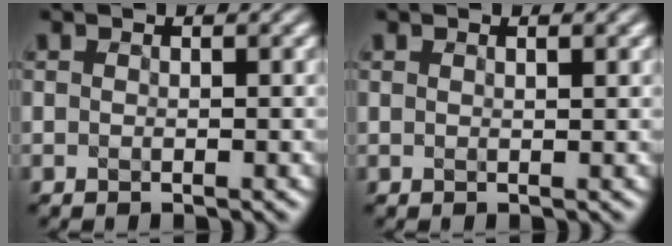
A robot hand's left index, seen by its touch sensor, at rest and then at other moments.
{"total": 0.6, "force": [0.6, -0.1, 0.3], "torque": [0.000, 0.005, 0.007]}